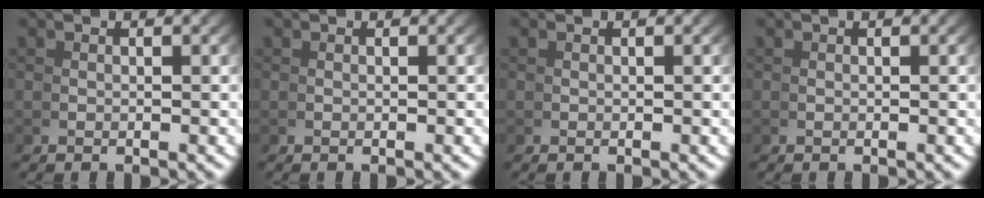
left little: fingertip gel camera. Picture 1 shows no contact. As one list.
[{"total": 0.0}, {"total": 0.0}, {"total": 0.0}]